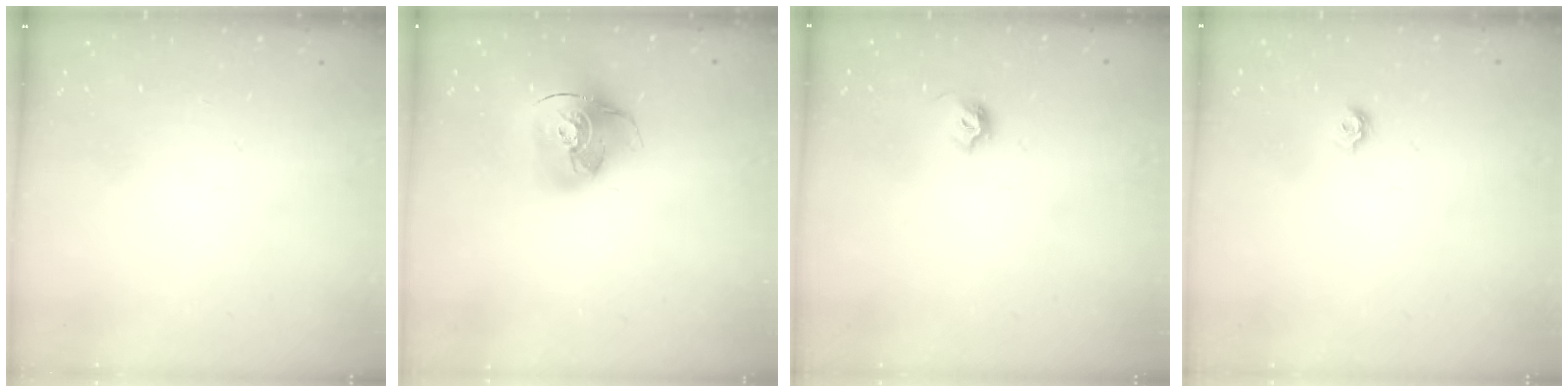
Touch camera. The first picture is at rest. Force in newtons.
{"total": 15.7, "press": 15.6, "slide": 1.9}
{"total": 5.0, "press": 4.9, "slide": 0.7}
{"total": 4.6, "press": 4.6, "slide": 0.6}